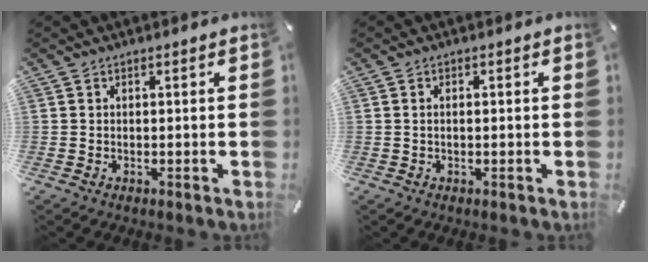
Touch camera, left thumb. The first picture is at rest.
{"total": 1.2, "force": [-0.1, 0.5, 1.0], "torque": [-0.020, 0.002, -0.002]}